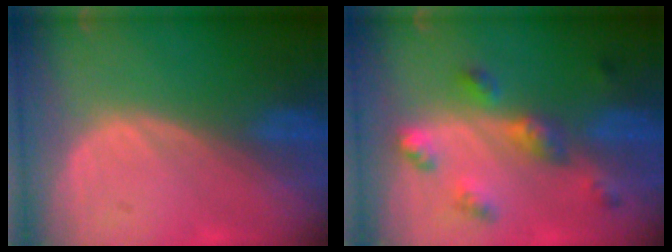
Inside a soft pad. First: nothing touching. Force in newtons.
{"total": 6.3, "press": 5.7, "slide": 2.7}